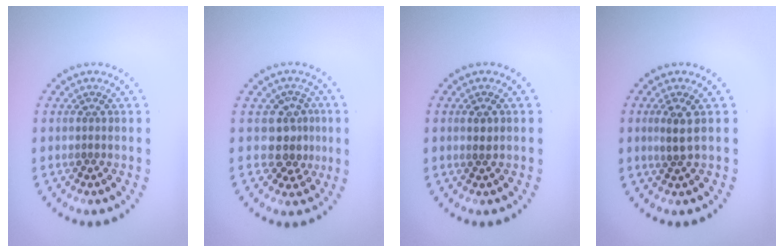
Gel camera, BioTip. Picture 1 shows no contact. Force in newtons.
{"total": 3.3, "press": 2.9, "slide": 1.6}
{"total": 0.6, "press": 0.5, "slide": 0.3}
{"total": 1.8, "press": 1.6, "slide": 0.9}